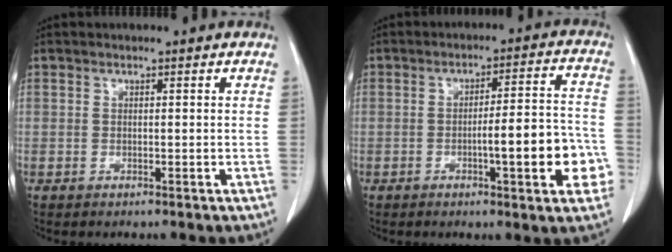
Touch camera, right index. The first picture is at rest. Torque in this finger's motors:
{"motor_torque": [1.19, -0.70, 0.67, 0.10]}